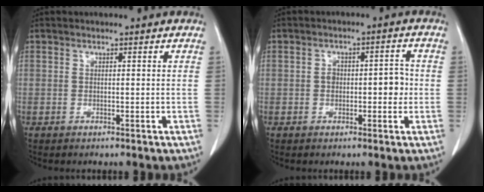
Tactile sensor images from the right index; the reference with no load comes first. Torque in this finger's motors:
{"motor_torque": [0.61, -0.34, 0.06, 0.05]}